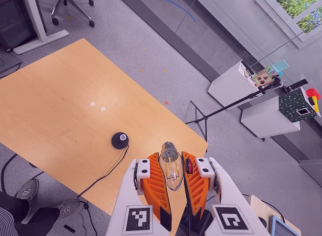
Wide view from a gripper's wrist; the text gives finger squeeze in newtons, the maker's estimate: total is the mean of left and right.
{"total": 20.8, "left": 25.6, "right": 16.0}